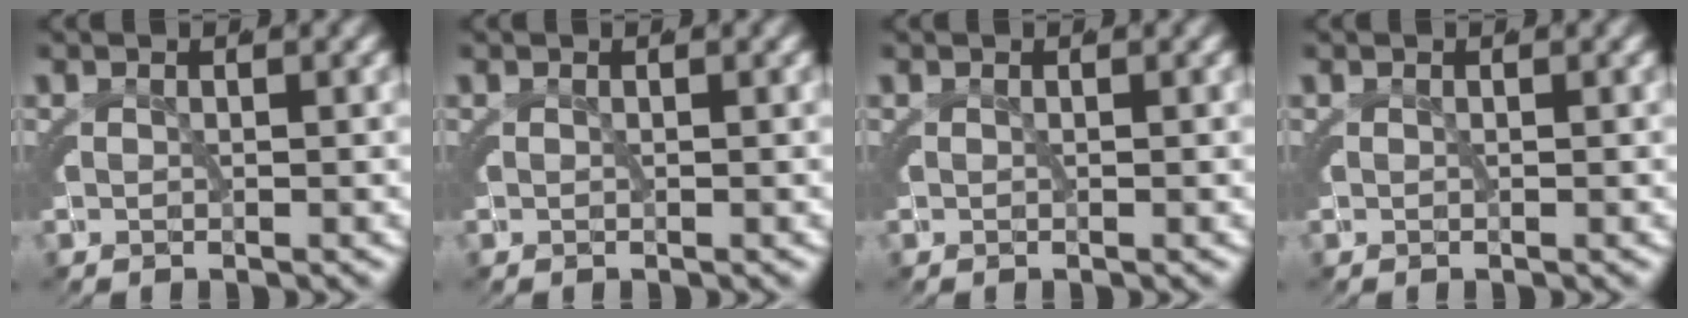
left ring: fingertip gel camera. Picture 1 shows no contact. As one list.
[{"total": 0.0}, {"total": 0.0}, {"total": 0.0}]